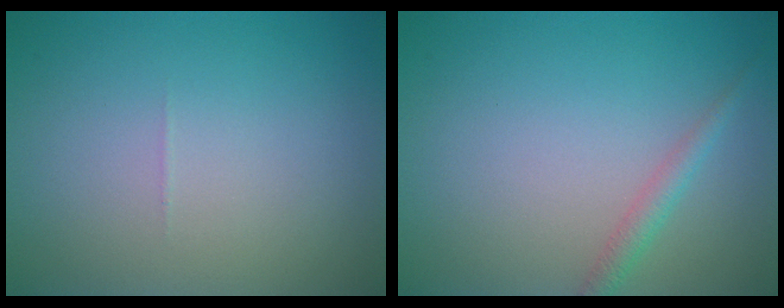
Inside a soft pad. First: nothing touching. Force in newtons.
{"total": 1.5, "press": 1.5, "slide": 0.0}